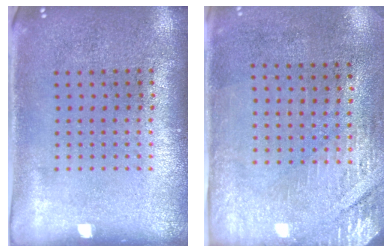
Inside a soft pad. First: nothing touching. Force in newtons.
{"total": 2.9, "press": 2.5, "slide": 1.4}